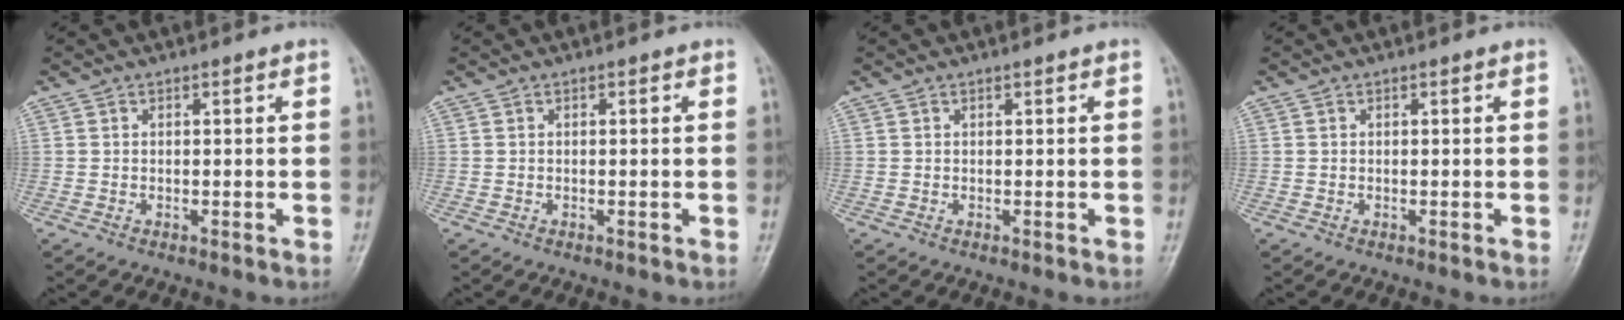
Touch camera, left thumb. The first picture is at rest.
{"total": 0.0}
{"total": 0.0}
{"total": 0.0}